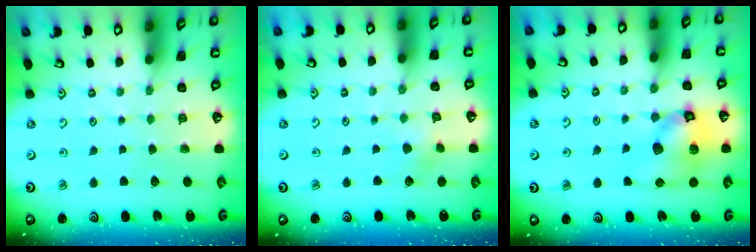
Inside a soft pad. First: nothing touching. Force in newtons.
{"total": 3.6, "press": 3.5, "slide": 0.3}
{"total": 12.9, "press": 12.7, "slide": 1.8}